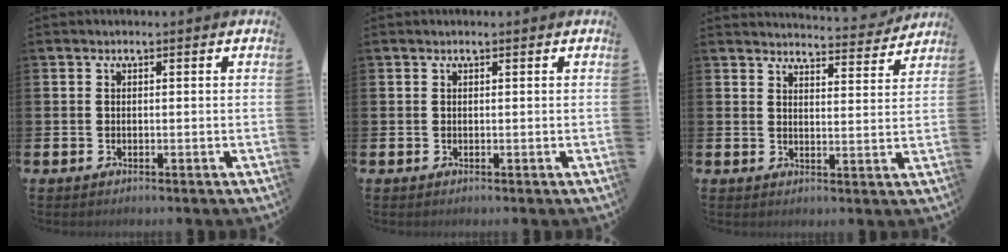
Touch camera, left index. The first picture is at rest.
{"total": 0.0}
{"total": 4.1, "force": [4.1, 0.1, 0.3], "torque": [0.000, -0.034, 0.068]}